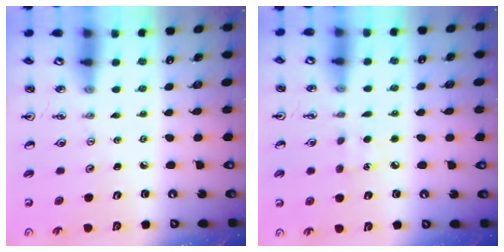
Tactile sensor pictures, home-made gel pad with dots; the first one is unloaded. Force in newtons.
{"total": 4.8, "press": 4.7, "slide": 0.5}